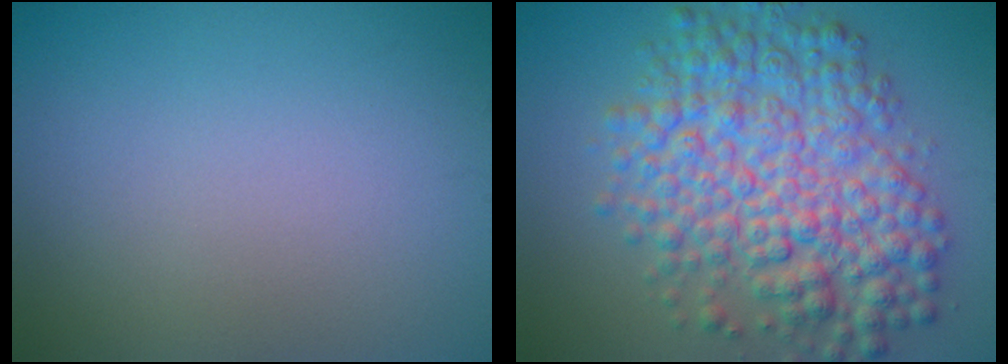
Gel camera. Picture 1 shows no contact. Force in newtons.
{"total": 8.7, "press": 8.7, "slide": 0.1}